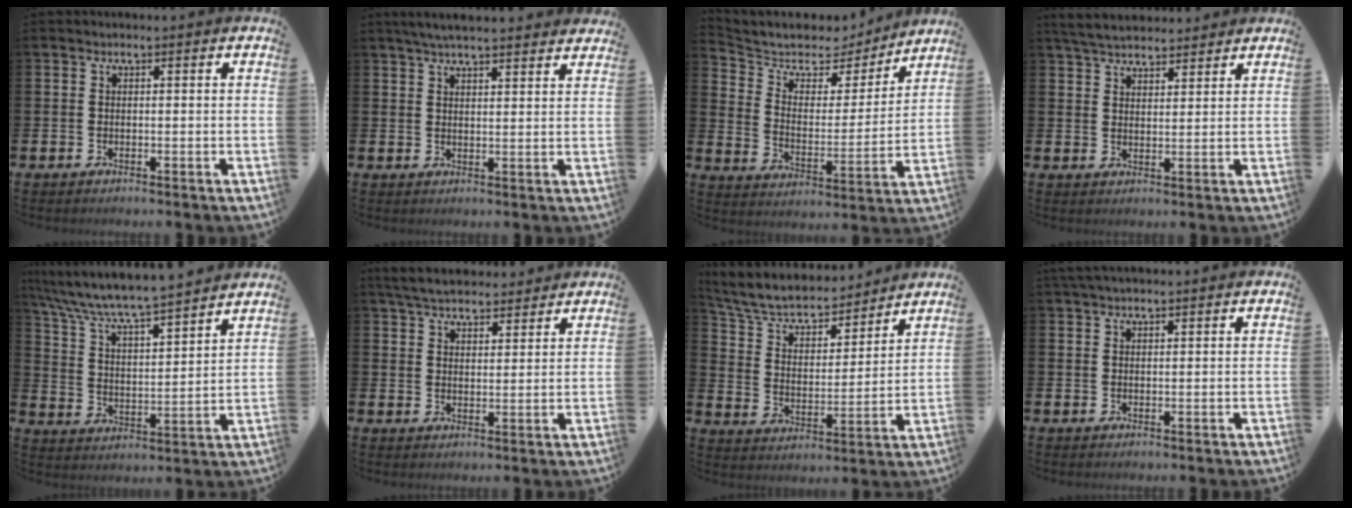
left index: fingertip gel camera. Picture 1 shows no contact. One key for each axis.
{"total": 4.7, "fx": 4.4, "fy": 0.3, "fz": 1.4, "tx": -0.033, "ty": -0.014, "tz": 0.081}
{"total": 6.1, "fx": 5.3, "fy": 2.9, "fz": 1.0, "tx": -0.059, "ty": -0.042, "tz": 0.087}
{"total": 4.8, "fx": 4.6, "fy": 1.0, "fz": 0.7, "tx": -0.032, "ty": -0.015, "tz": 0.085}
{"total": 7.6, "fx": 7.2, "fy": 0.4, "fz": 2.4, "tx": -0.079, "ty": -0.056, "tz": 0.120}
{"total": 5.4, "fx": 5.2, "fy": 1.2, "fz": 0.9, "tx": -0.029, "ty": -0.021, "tz": 0.095}
{"total": 7.8, "fx": 7.1, "fy": 2.5, "fz": 2.1, "tx": -0.081, "ty": -0.052, "tz": 0.123}
{"total": 1.8, "fx": 1.7, "fy": 0.3, "fz": 0.7, "tx": -0.012, "ty": 0.004, "tz": 0.029}